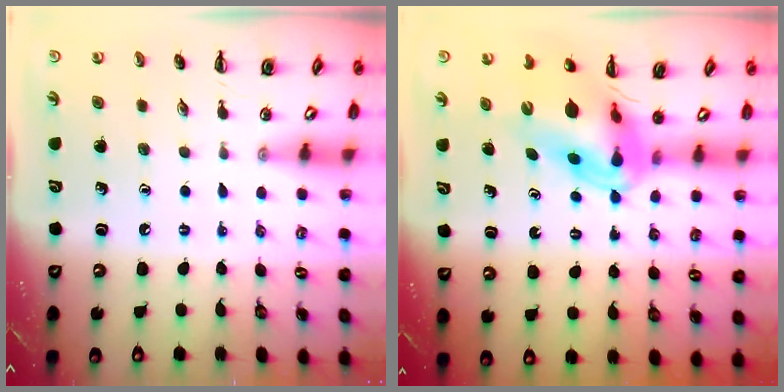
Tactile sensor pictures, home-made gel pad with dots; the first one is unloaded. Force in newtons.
{"total": 10.8, "press": 10.3, "slide": 3.3}